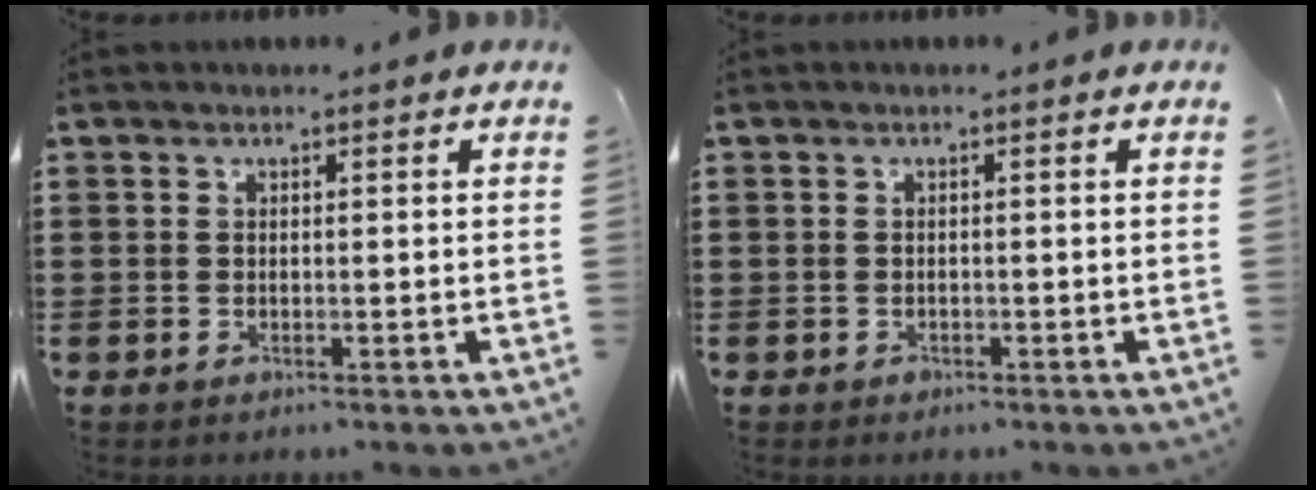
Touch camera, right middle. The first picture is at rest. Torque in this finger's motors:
{"motor_torque": [0.51, 0.39, -0.29, -0.06]}